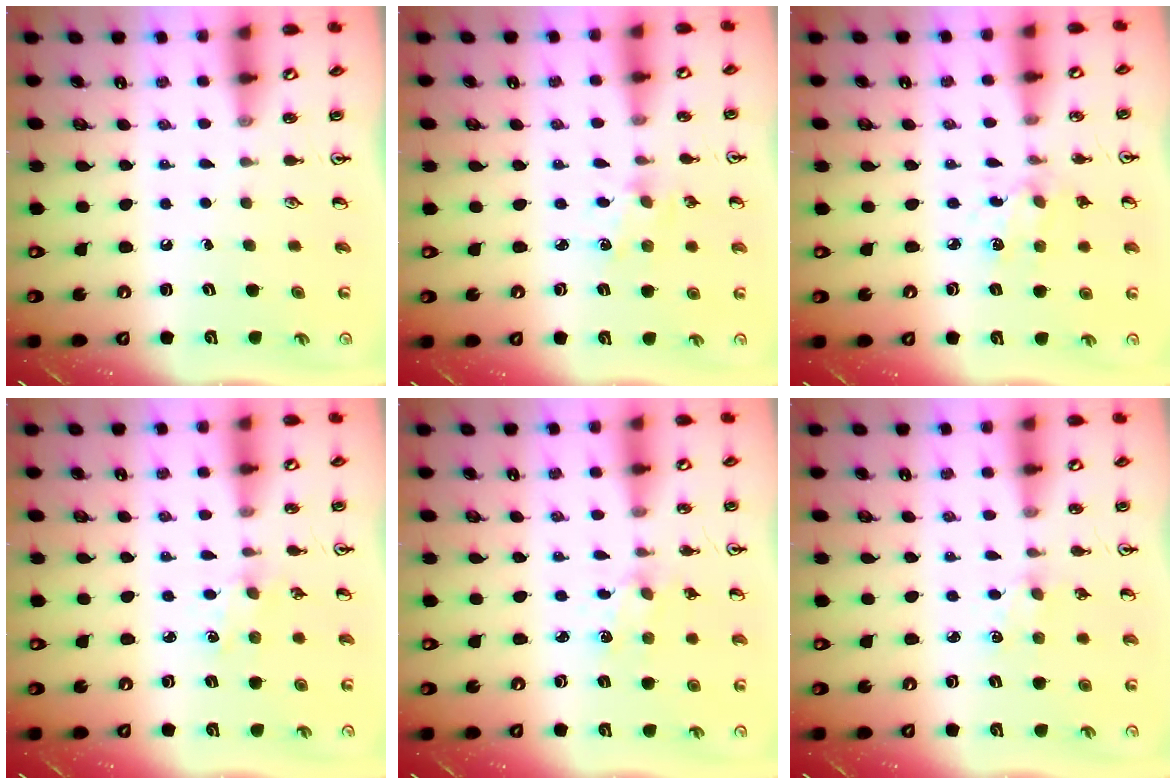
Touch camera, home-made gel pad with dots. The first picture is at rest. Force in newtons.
{"total": 2.0, "press": 2.0, "slide": 0.3}
{"total": 2.5, "press": 2.4, "slide": 0.7}
{"total": 2.4, "press": 2.4, "slide": 0.3}
{"total": 2.7, "press": 2.7, "slide": 0.3}
{"total": 1.3, "press": 1.3, "slide": 0.2}